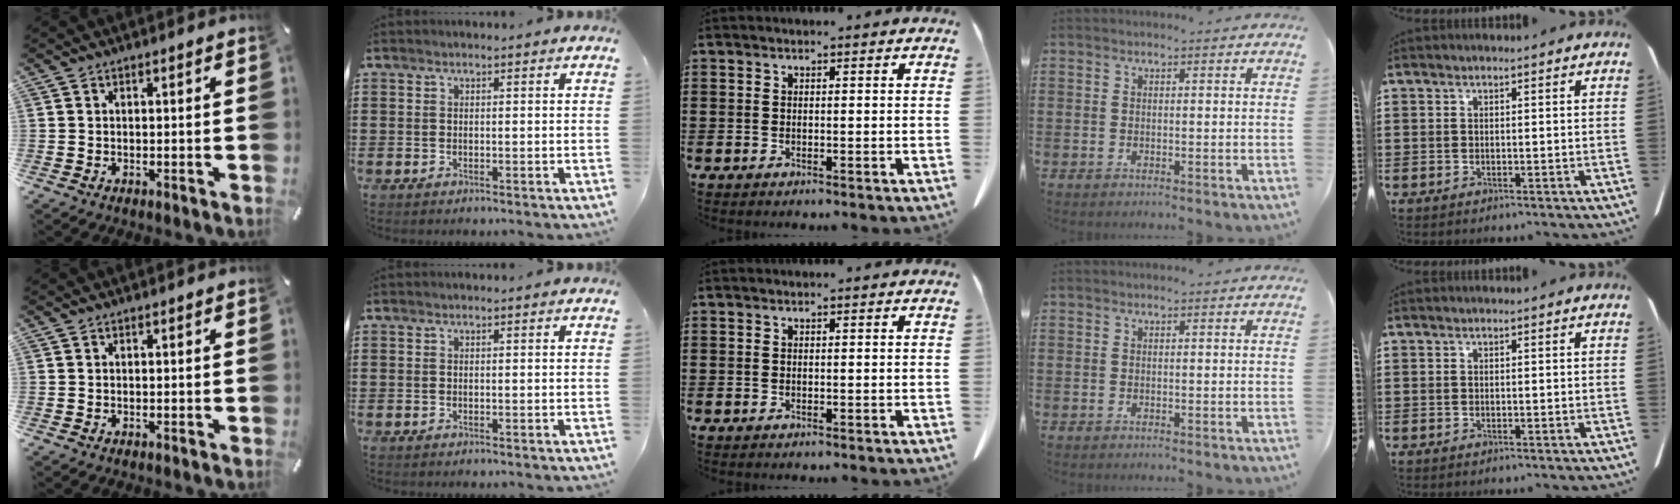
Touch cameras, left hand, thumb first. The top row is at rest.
{}